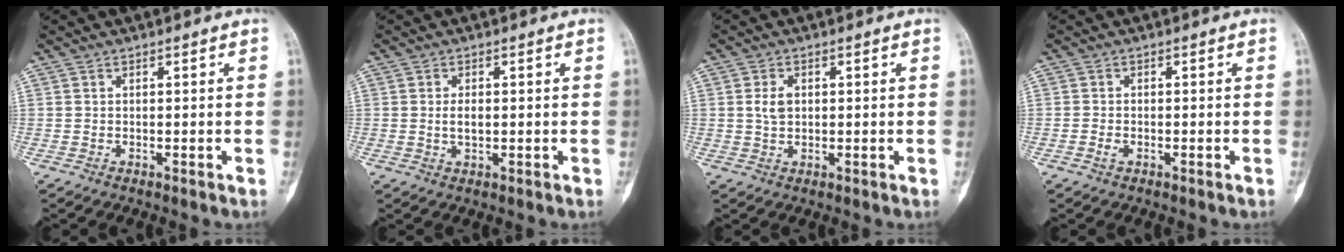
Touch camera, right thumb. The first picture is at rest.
{"total": 2.5, "force": [0.2, 1.4, 2.1], "torque": [-0.038, -0.001, 0.005]}
{"total": 3.0, "force": [0.5, 2.0, 2.2], "torque": [-0.037, 0.002, 0.010]}
{"total": 1.3, "force": [-0.7, 0.8, 0.8], "torque": [-0.020, 0.004, -0.014]}